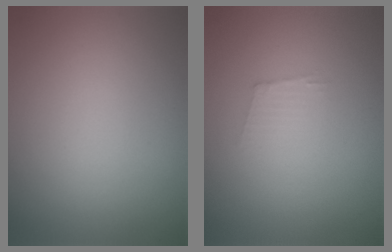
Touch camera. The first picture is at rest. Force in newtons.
{"total": 1.1, "press": 1.0, "slide": 0.2}